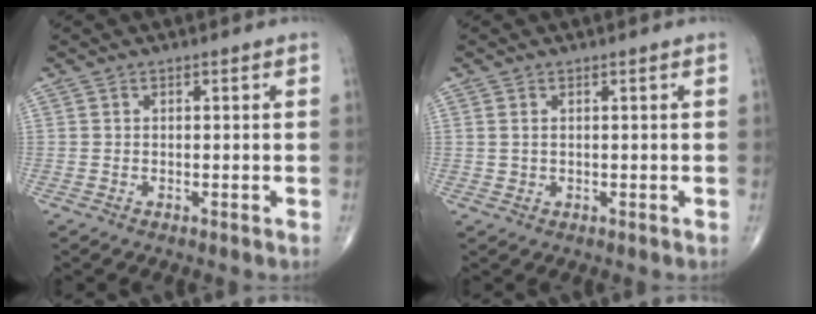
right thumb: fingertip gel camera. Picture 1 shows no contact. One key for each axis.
{"total": 1.1, "fx": 0.3, "fy": 0.7, "fz": 0.8, "tx": -0.019, "ty": 0.000, "tz": 0.011}